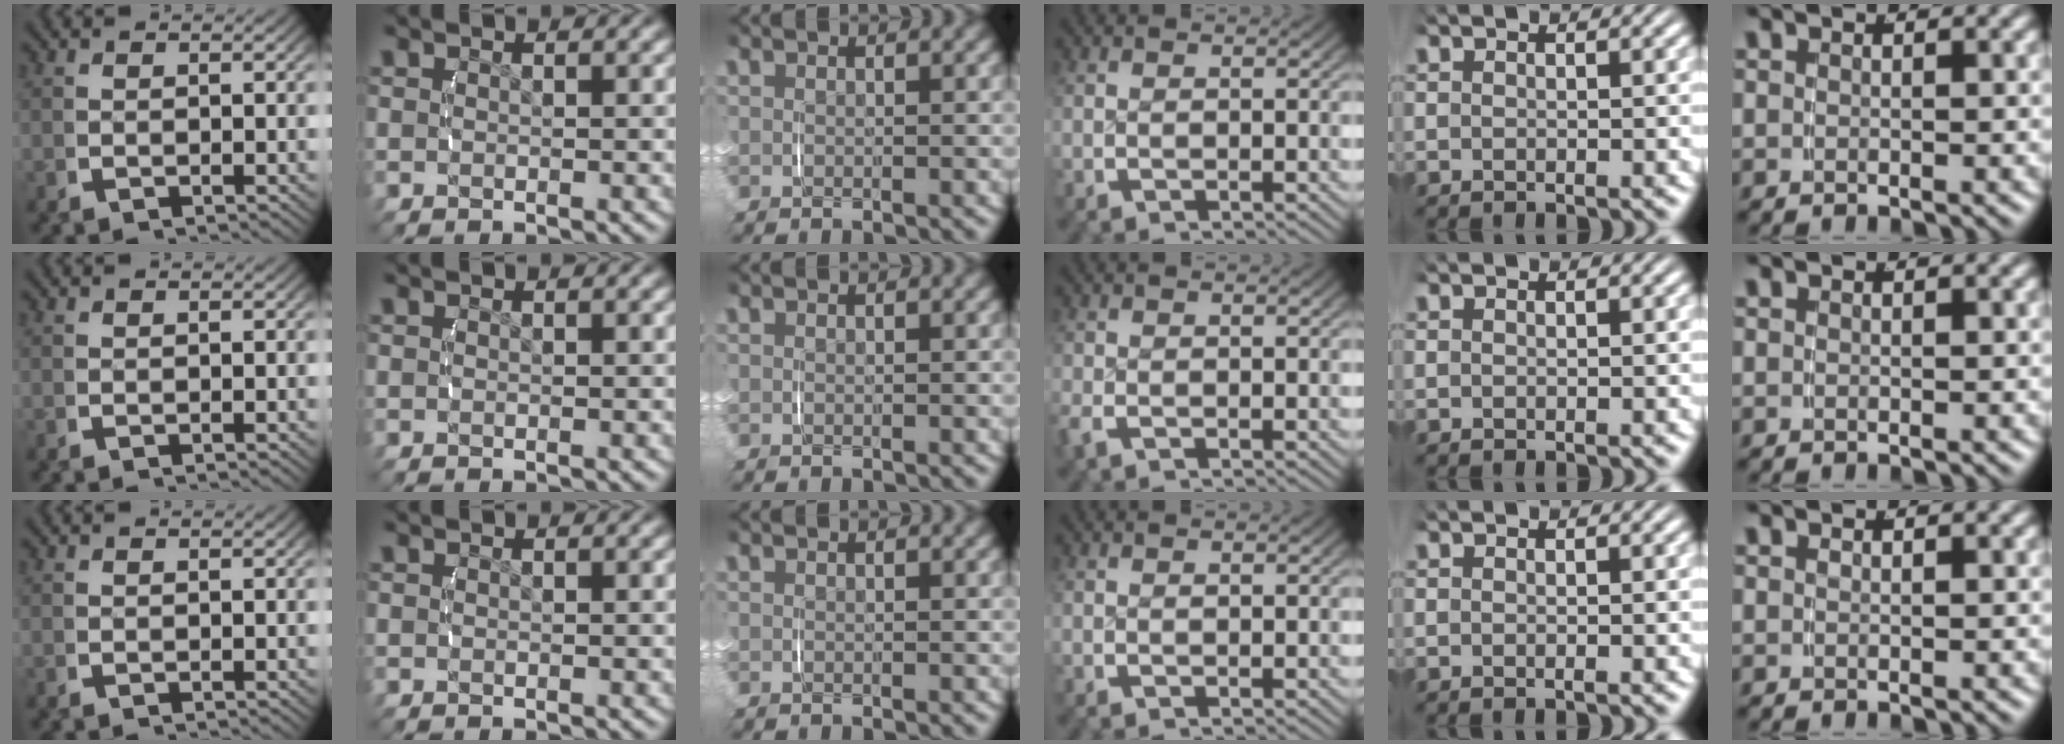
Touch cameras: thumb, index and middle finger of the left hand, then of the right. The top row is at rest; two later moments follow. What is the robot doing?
{"motion": "lift_and_place", "object": "small bumper sticker"}